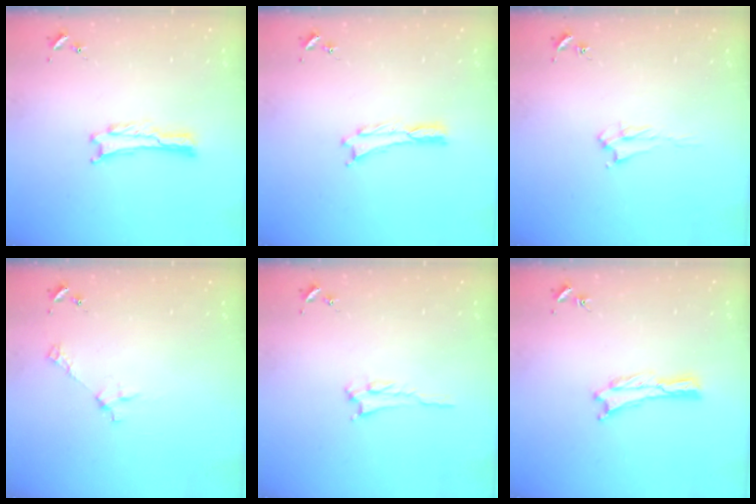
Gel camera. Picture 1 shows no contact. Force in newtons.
{"total": 0.0}
{"total": 2.2, "press": 2.2, "slide": 0.4}
{"total": 2.9, "press": 2.9, "slide": 0.2}
{"total": 2.2, "press": 2.2, "slide": 0.3}
{"total": 0.0}